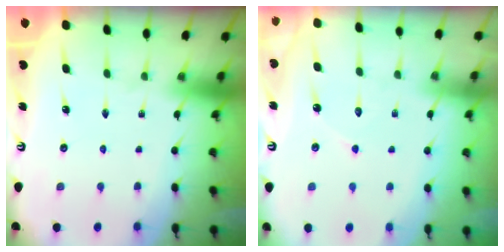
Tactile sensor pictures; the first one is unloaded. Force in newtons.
{"total": 6.0, "press": 6.0, "slide": 0.4}